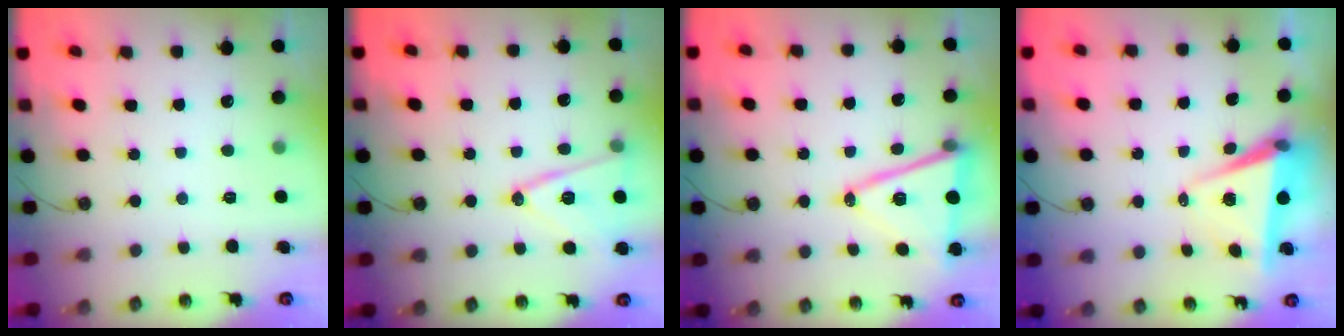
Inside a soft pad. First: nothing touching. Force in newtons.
{"total": 14.2, "press": 13.8, "slide": 3.3}
{"total": 15.5, "press": 15.0, "slide": 4.1}
{"total": 6.6, "press": 4.9, "slide": 4.3}